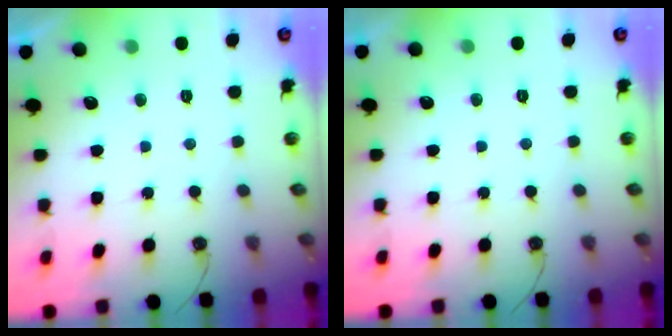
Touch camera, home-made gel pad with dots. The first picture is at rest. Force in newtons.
{"total": 0.0}